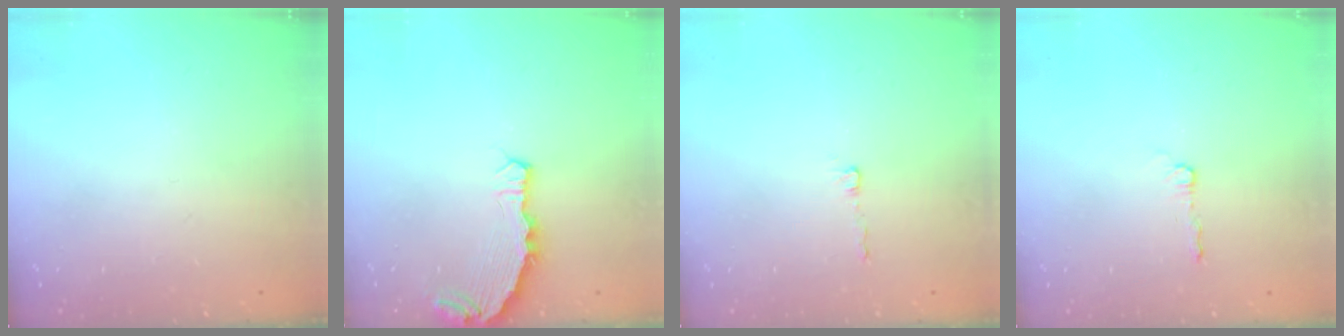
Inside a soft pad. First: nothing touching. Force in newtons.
{"total": 5.5, "press": 5.4, "slide": 0.9}
{"total": 2.1, "press": 2.1, "slide": 0.2}
{"total": 3.8, "press": 3.8, "slide": 0.5}